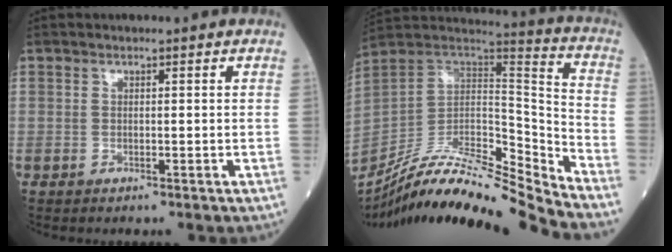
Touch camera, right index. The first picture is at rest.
{"total": 22.8, "force": [-21.3, -0.6, 8.1], "torque": [-0.156, 0.003, -0.358]}